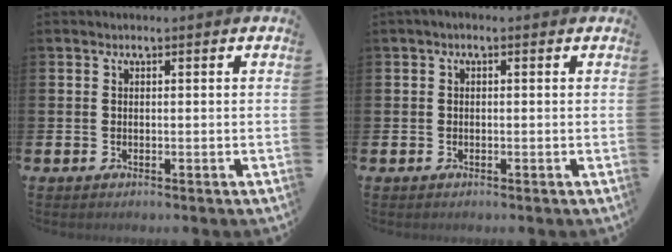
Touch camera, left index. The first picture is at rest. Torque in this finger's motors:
{"motor_torque": [1.09, -1.05, 0.36, 0.17]}